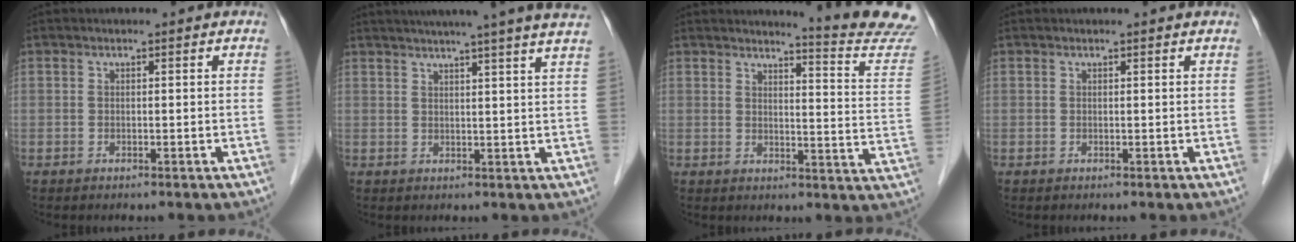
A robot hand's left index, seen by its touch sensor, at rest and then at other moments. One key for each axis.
{"total": 16.4, "fx": 13.9, "fy": -1.4, "fz": 8.5, "tx": -0.133, "ty": 0.001, "tz": 0.166}
{"total": 13.3, "fx": 13.1, "fy": -1.9, "fz": 1.6, "tx": -0.021, "ty": -0.118, "tz": 0.134}
{"total": 1.0, "fx": 1.0, "fy": -0.1, "fz": 0.3, "tx": -0.012, "ty": 0.006, "tz": 0.013}